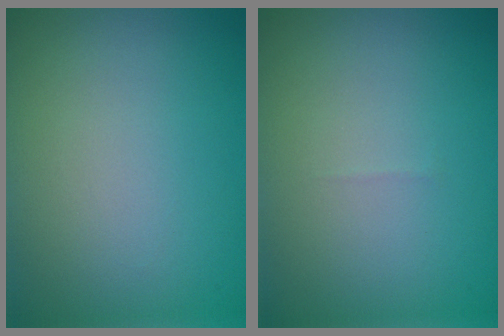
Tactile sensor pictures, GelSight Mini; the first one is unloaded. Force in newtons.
{"total": 0.0}